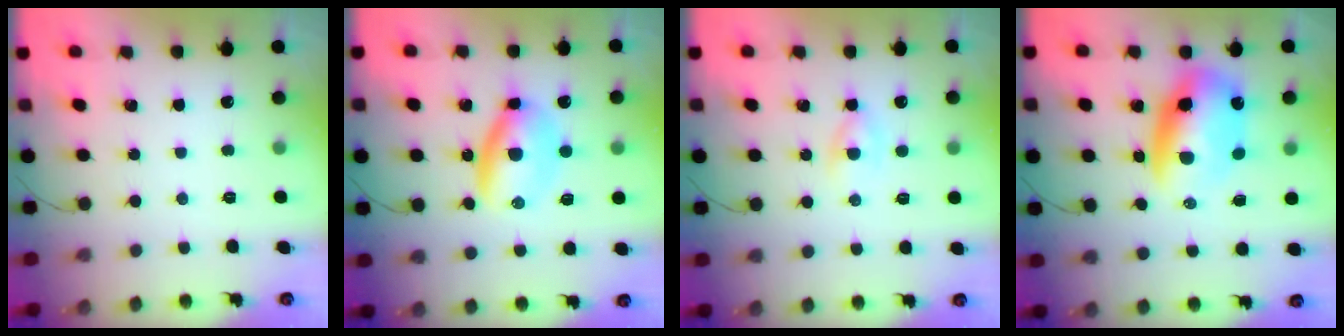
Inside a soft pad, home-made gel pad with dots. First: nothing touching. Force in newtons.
{"total": 6.6, "press": 6.3, "slide": 1.9}
{"total": 2.1, "press": 2.0, "slide": 0.8}
{"total": 11.7, "press": 11.3, "slide": 2.8}